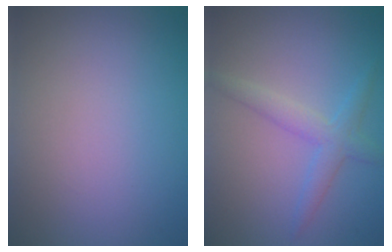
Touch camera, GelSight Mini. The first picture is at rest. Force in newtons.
{"total": 2.6, "press": 2.6, "slide": 0.1}